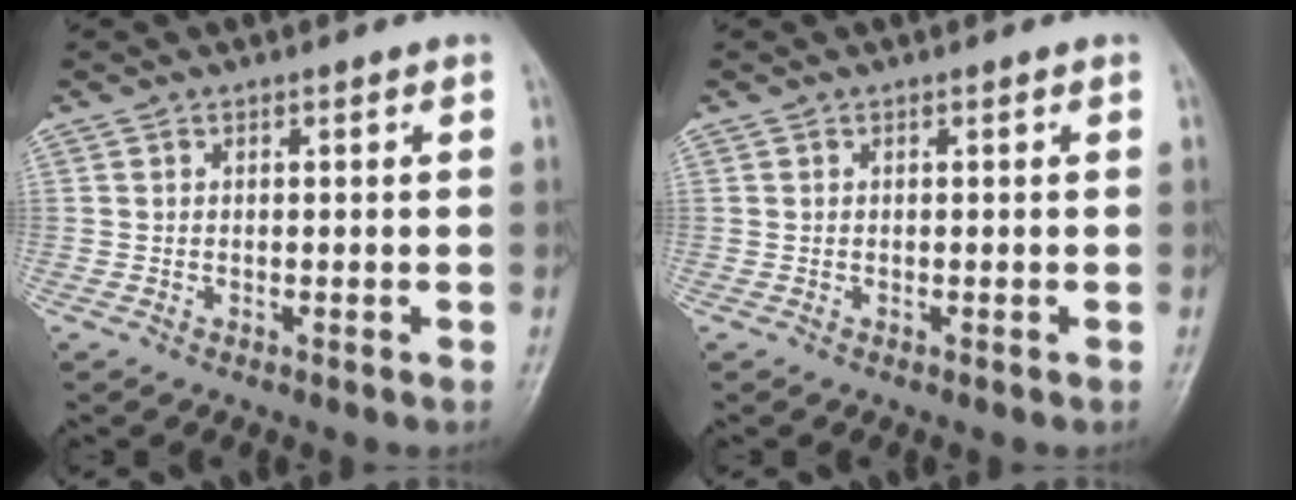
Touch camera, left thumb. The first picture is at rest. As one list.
[{"total": 0.0}]